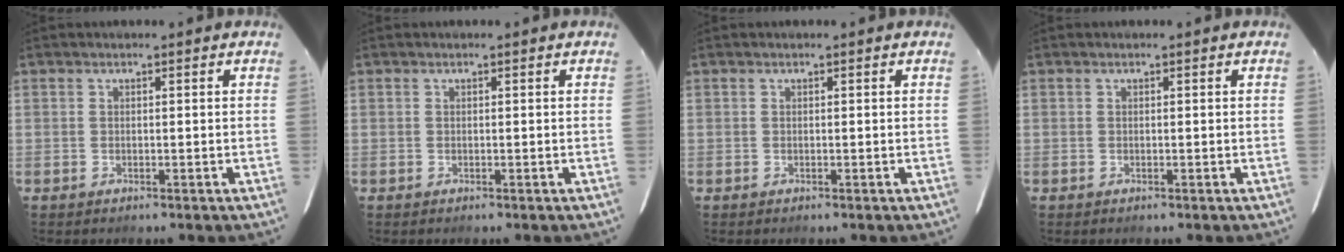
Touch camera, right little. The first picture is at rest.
{"total": 0.0}
{"total": 0.0}
{"total": 0.0}